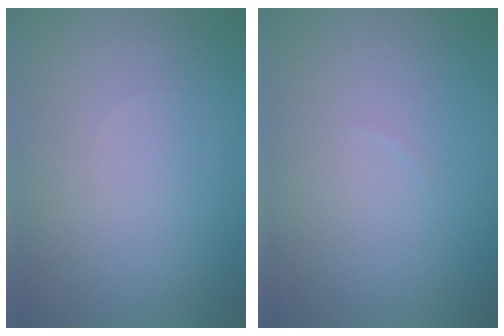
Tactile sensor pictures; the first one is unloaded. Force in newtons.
{"total": 0.0}